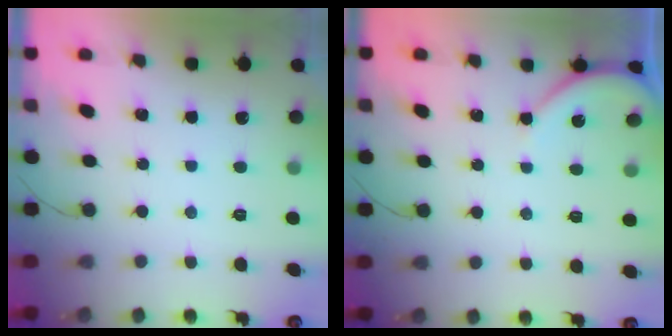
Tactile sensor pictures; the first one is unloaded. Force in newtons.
{"total": 4.7, "press": 4.7, "slide": 0.5}